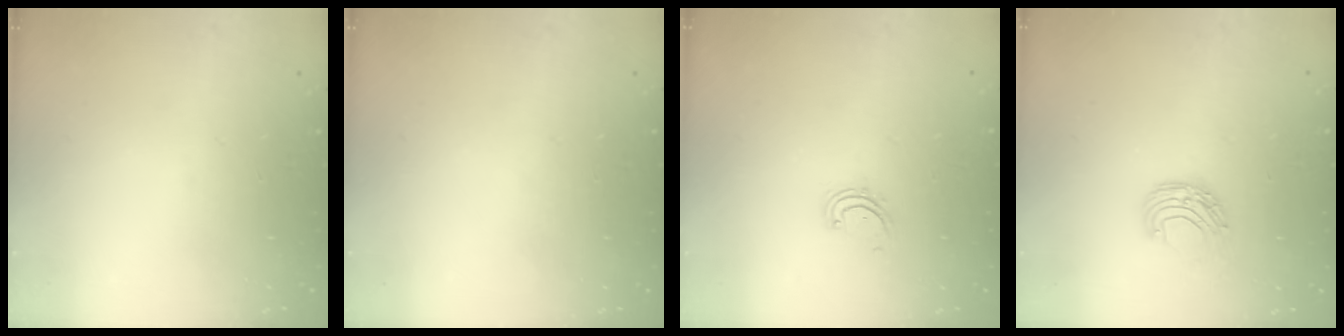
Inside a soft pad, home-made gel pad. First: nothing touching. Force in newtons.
{"total": 0.0}
{"total": 2.6, "press": 2.6, "slide": 0.3}
{"total": 6.8, "press": 6.7, "slide": 0.6}